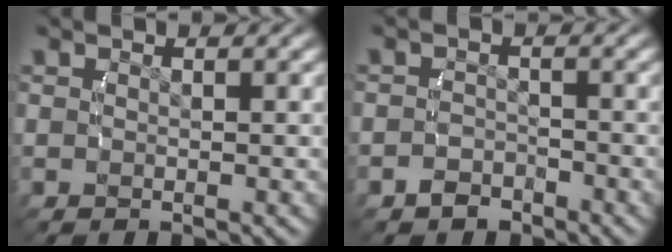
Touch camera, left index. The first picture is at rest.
{"total": 1.9, "force": [-1.6, 0.9, 0.0], "torque": [0.002, -0.005, -0.027]}